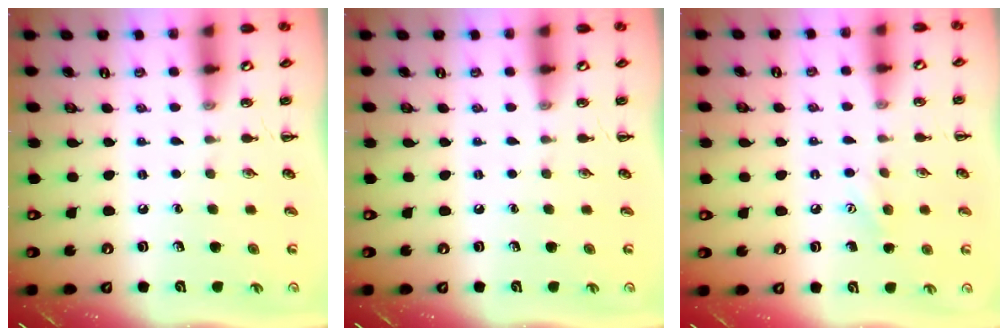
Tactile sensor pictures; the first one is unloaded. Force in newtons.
{"total": 0.0}
{"total": 6.5, "press": 6.3, "slide": 1.5}